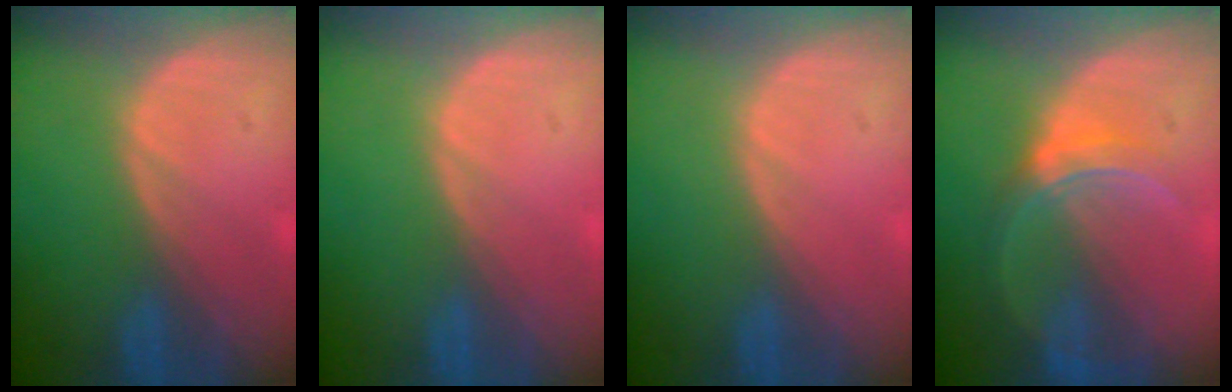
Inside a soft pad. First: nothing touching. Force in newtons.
{"total": 0.0}
{"total": 0.0}
{"total": 6.0, "press": 5.5, "slide": 2.3}